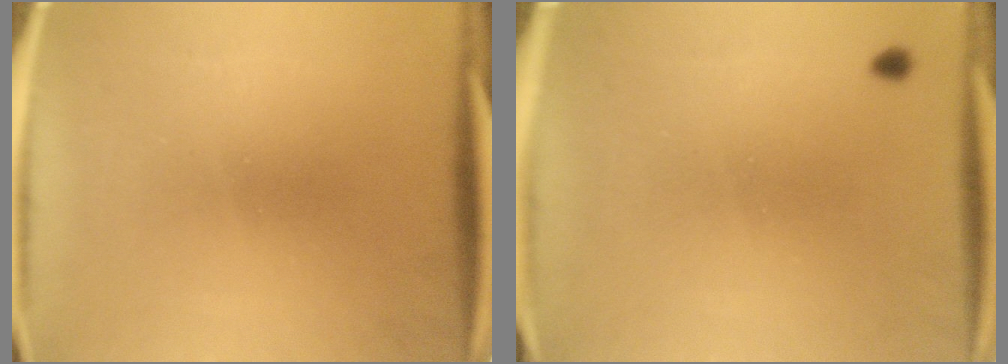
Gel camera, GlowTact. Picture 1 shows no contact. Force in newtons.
{"total": 0.8}